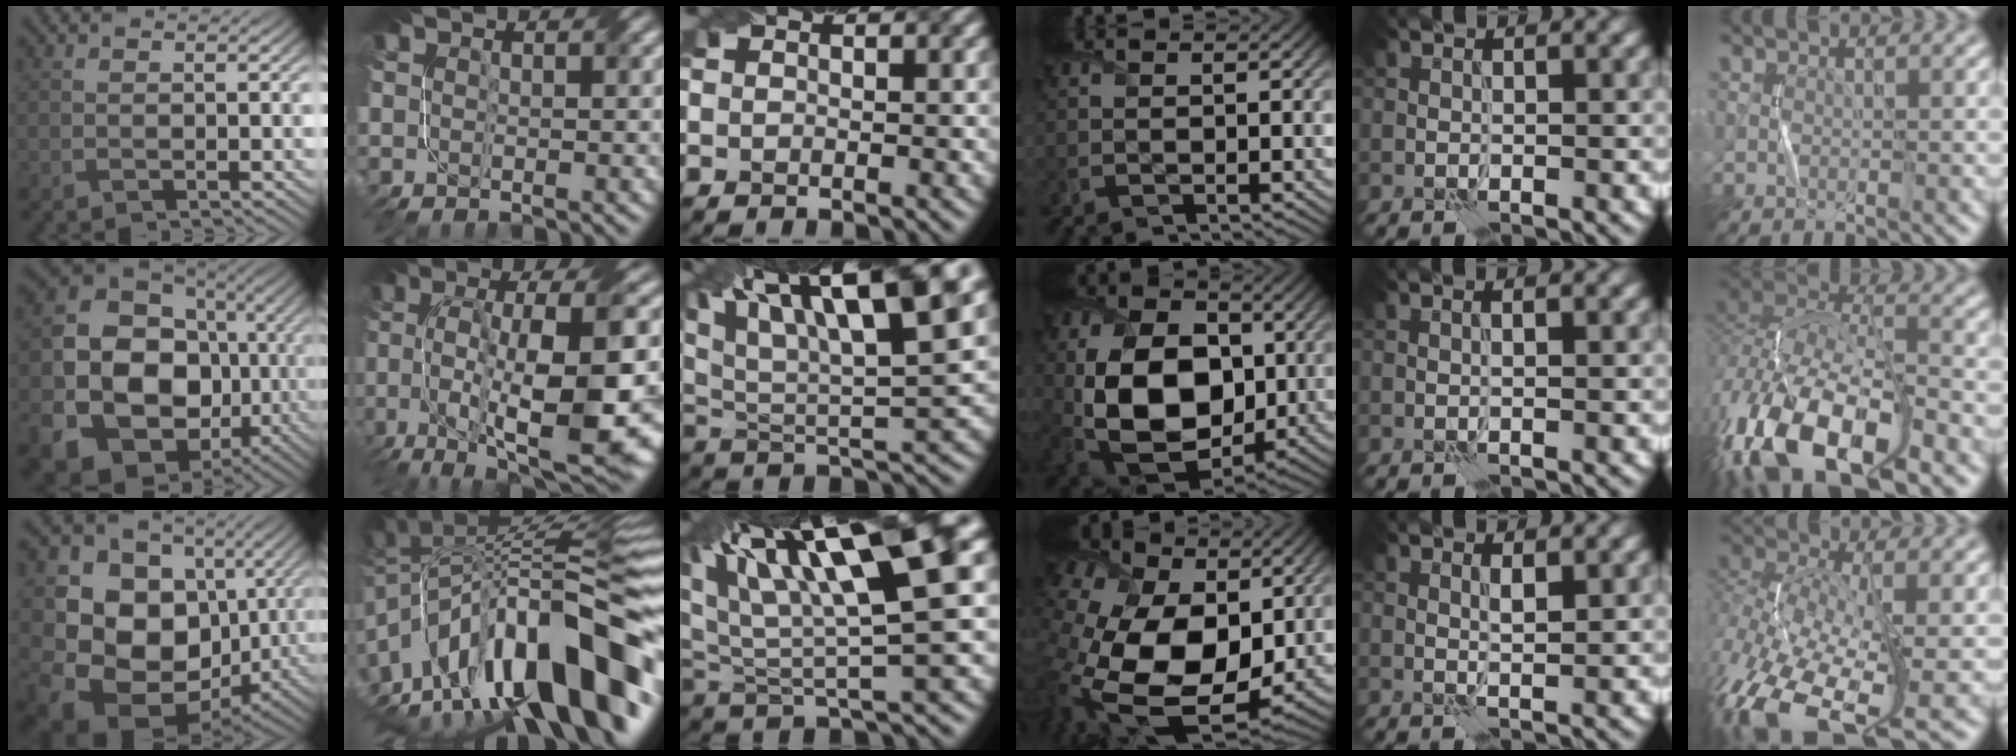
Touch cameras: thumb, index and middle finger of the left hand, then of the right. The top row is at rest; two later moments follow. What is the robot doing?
{"motion": "fold", "object": "netting"}